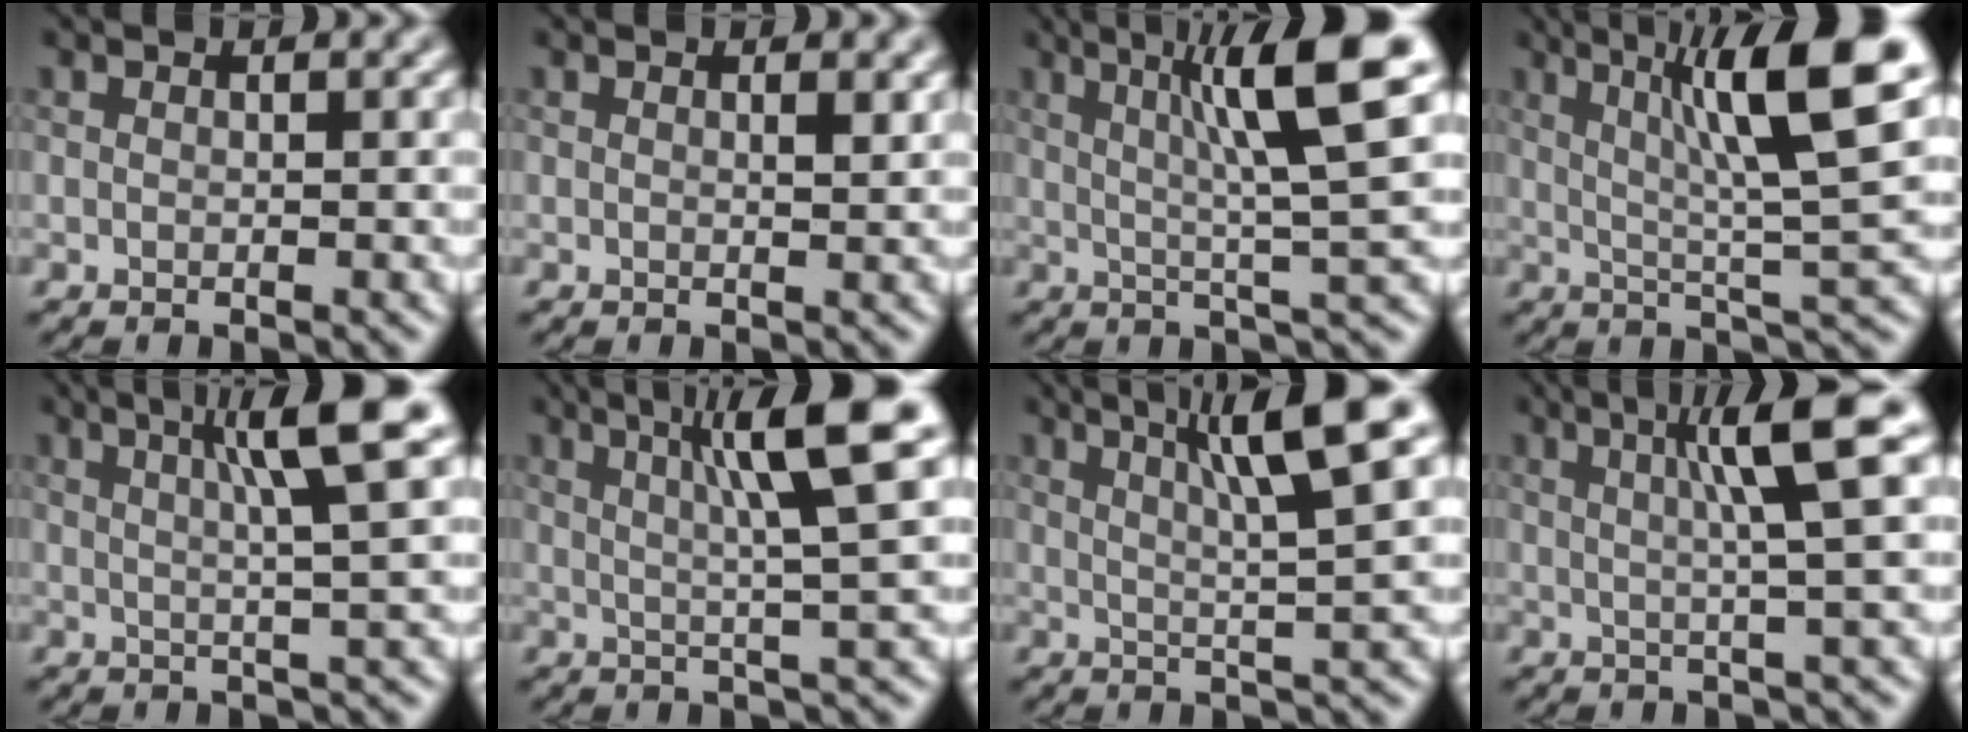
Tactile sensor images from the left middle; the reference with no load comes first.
{"total": 0.8, "force": [0.4, 0.2, 0.7], "torque": [-0.009, -0.003, 0.006]}
{"total": 9.3, "force": [2.8, 1.1, 8.8], "torque": [-0.124, 0.011, 0.042]}
{"total": 11.4, "force": [3.9, 1.8, 10.5], "torque": [-0.152, 0.013, 0.062]}
{"total": 6.8, "force": [2.4, 0.9, 6.4], "torque": [-0.083, 0.017, 0.035]}
{"total": 8.4, "force": [2.8, 1.0, 7.9], "torque": [-0.105, 0.016, 0.042]}
{"total": 8.1, "force": [3.4, 1.0, 7.3], "torque": [-0.097, 0.016, 0.055]}
{"total": 6.5, "force": [1.8, 0.7, 6.2], "torque": [-0.089, 0.018, 0.029]}